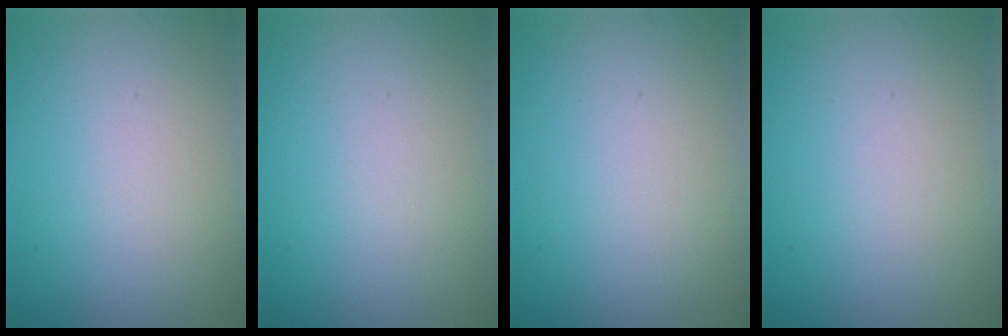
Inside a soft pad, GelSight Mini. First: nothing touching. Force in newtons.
{"total": 0.0}
{"total": 0.0}
{"total": 0.0}